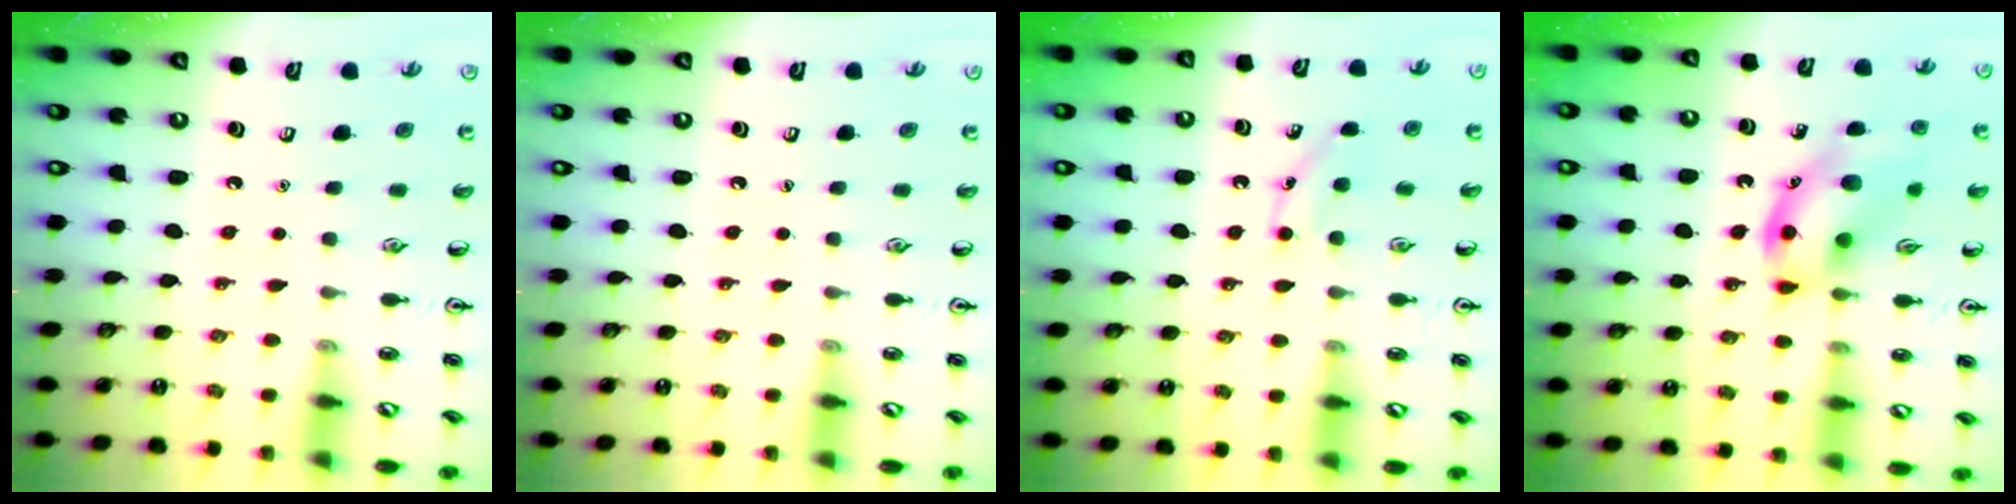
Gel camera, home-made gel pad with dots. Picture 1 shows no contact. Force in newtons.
{"total": 0.0}
{"total": 3.9, "press": 3.7, "slide": 1.3}
{"total": 13.6, "press": 13.5, "slide": 1.5}